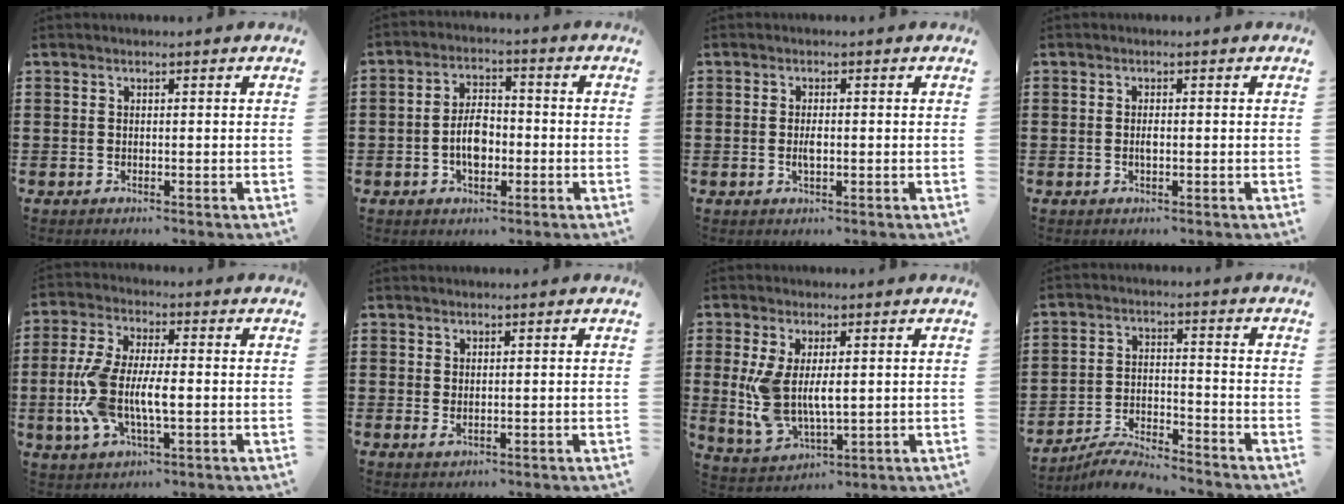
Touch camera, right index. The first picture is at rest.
{"total": 5.6, "force": [-1.2, 3.1, 4.5], "torque": [-0.081, 0.004, -0.025]}
{"total": 2.0, "force": [-0.2, 0.9, 1.8], "torque": [-0.034, 0.001, -0.005]}
{"total": 1.3, "force": [-0.2, 0.6, 1.2], "torque": [-0.022, 0.003, -0.004]}
{"total": 9.7, "force": [-1.3, 4.1, 8.6], "torque": [-0.211, -0.017, -0.034]}
{"total": 1.0, "force": [0.3, 0.5, 0.8], "torque": [-0.014, 0.001, 0.006]}
{"total": 7.3, "force": [0.9, 3.8, 6.2], "torque": [-0.150, -0.002, 0.011]}
{"total": 5.6, "force": [-5.4, 0.3, 1.4], "torque": [-0.029, 0.006, -0.107]}